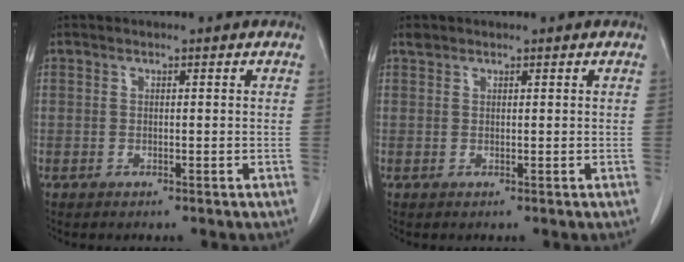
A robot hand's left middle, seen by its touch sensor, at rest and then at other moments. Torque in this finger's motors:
{"motor_torque": [0.06, -0.01, -0.11, 0.00]}